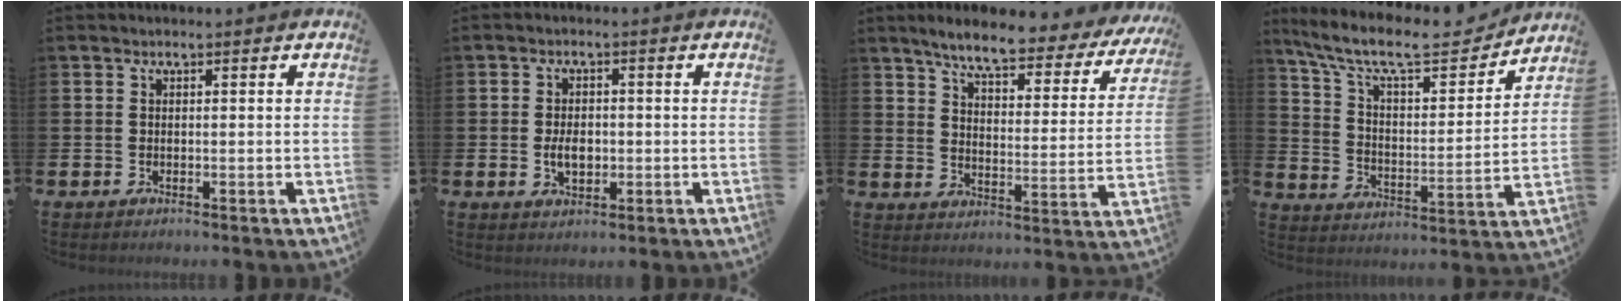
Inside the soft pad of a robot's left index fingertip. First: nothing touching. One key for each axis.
{"total": 3.4, "fx": -0.2, "fy": 2.1, "fz": 2.6, "tx": -0.034, "ty": -0.002, "tz": -0.008}
{"total": 6.7, "fx": 5.9, "fy": 0.9, "fz": 3.1, "tx": -0.079, "ty": -0.041, "tz": 0.092}
{"total": 10.8, "fx": 9.4, "fy": 2.7, "fz": 4.5, "tx": -0.125, "ty": -0.057, "tz": 0.161}